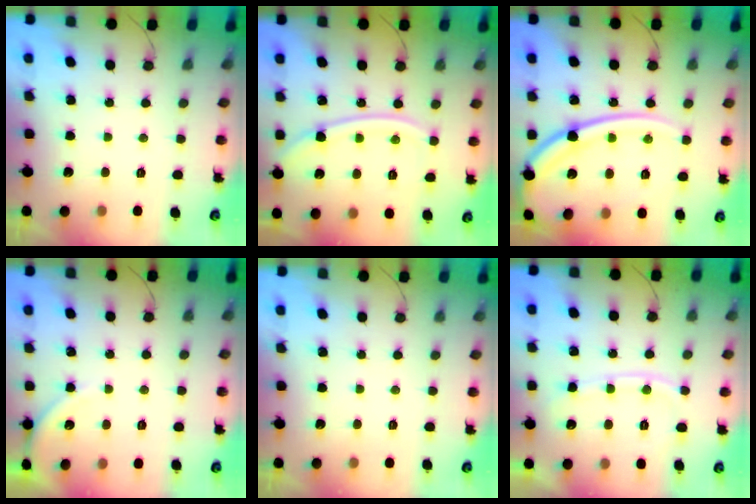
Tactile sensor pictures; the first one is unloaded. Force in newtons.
{"total": 12.5, "press": 12.4, "slide": 1.6}
{"total": 18.3, "press": 18.2, "slide": 2.0}
{"total": 4.9, "press": 4.8, "slide": 0.6}
{"total": 0.0}
{"total": 10.7, "press": 10.6, "slide": 1.5}